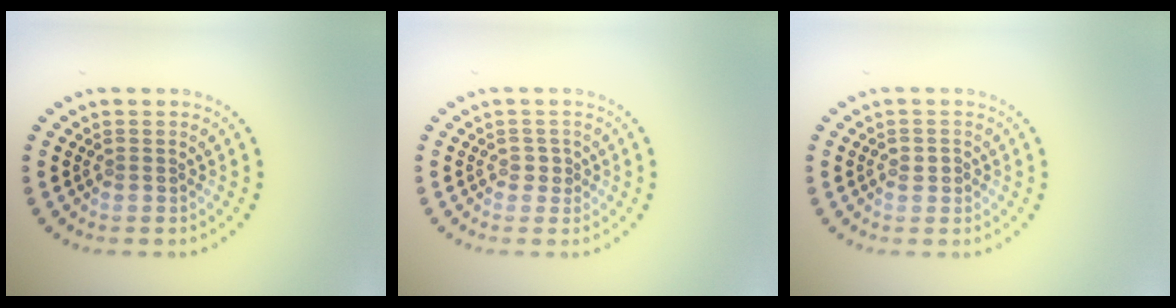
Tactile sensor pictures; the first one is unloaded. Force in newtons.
{"total": 1.0, "press": 0.9, "slide": 0.5}
{"total": 1.2, "press": 1.1, "slide": 0.5}